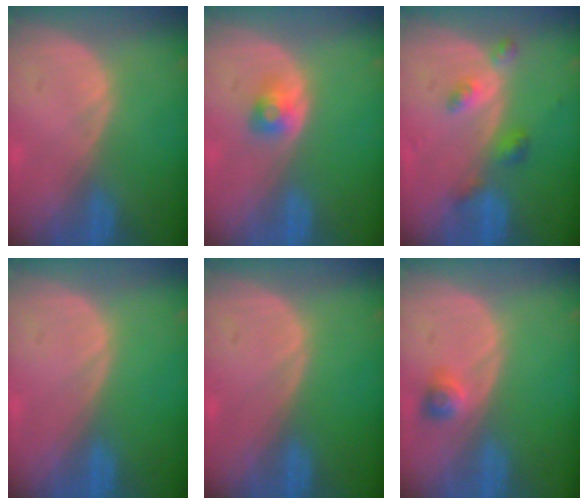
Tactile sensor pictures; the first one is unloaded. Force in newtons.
{"total": 2.6, "press": 2.4, "slide": 1.0}
{"total": 4.2, "press": 3.9, "slide": 1.6}
{"total": 0.0}
{"total": 0.0}
{"total": 2.2, "press": 2.1, "slide": 0.8}